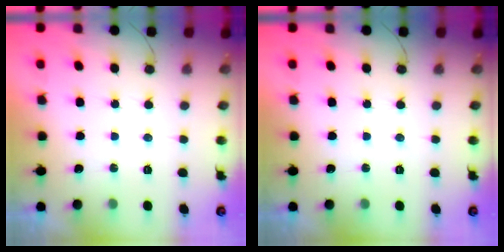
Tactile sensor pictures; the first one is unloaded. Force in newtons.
{"total": 0.0}